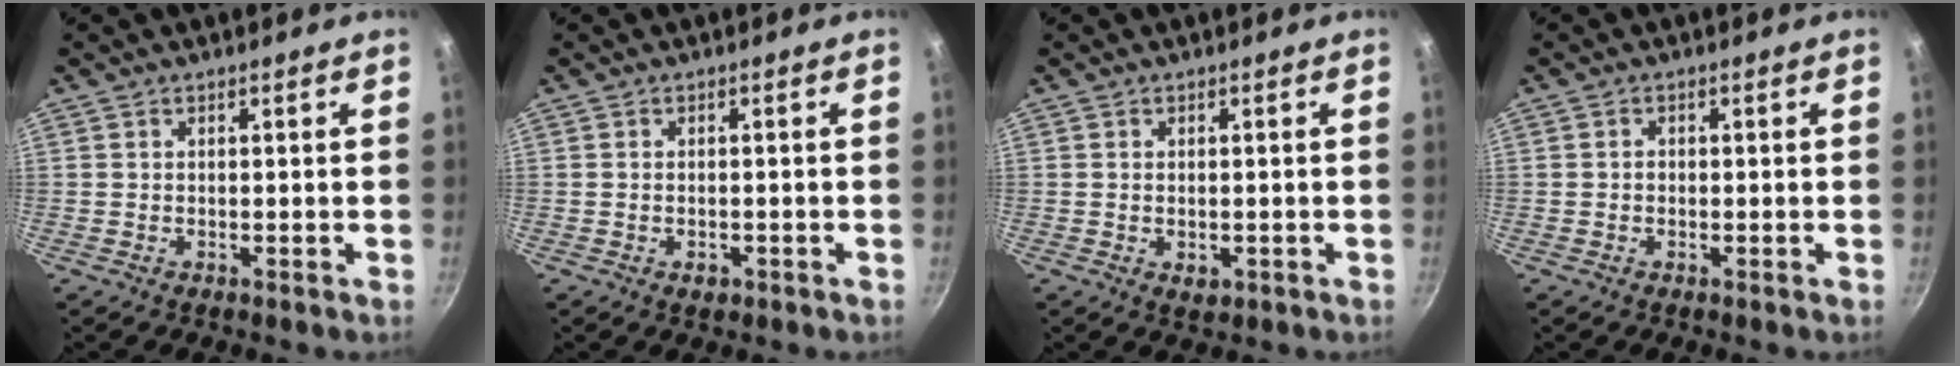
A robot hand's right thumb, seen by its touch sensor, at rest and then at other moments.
{"total": 1.7, "force": [-0.8, 1.1, 1.1], "torque": [-0.016, 0.002, -0.010]}
{"total": 2.2, "force": [-0.6, 1.4, 1.6], "torque": [-0.025, -0.005, -0.007]}
{"total": 0.8, "force": [-0.2, 0.7, 0.4], "torque": [-0.005, 0.003, -0.005]}